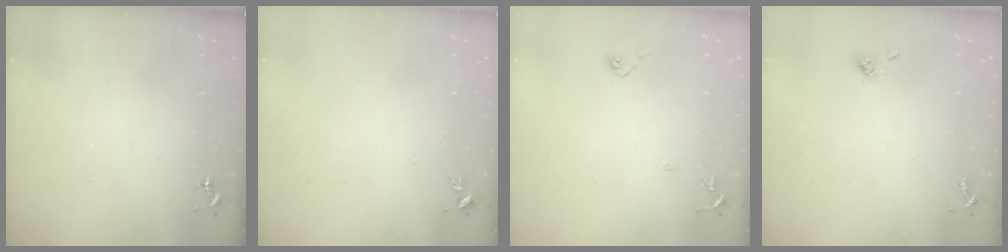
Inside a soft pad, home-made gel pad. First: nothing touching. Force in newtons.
{"total": 3.4, "press": 3.3, "slide": 0.5}
{"total": 4.8, "press": 4.7, "slide": 1.0}
{"total": 4.4, "press": 3.7, "slide": 2.4}